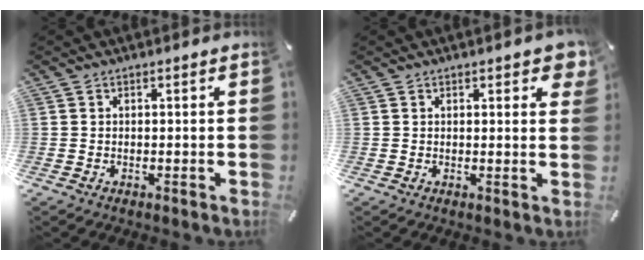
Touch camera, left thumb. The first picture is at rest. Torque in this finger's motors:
{"motor_torque": [0.23, -0.04, 0.24, 0.10, -0.01]}